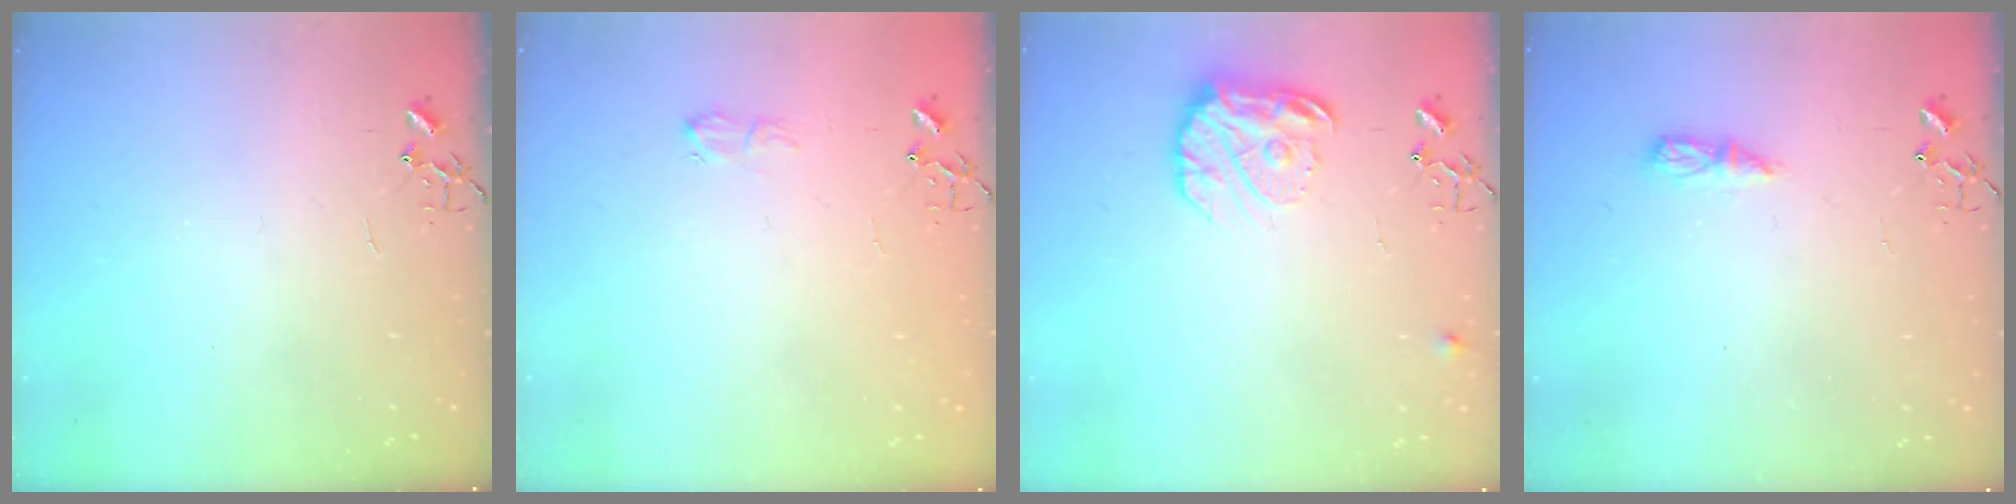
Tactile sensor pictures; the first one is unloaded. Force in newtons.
{"total": 5.3, "press": 5.3, "slide": 0.7}
{"total": 13.9, "press": 13.8, "slide": 1.0}
{"total": 5.6, "press": 5.5, "slide": 0.7}